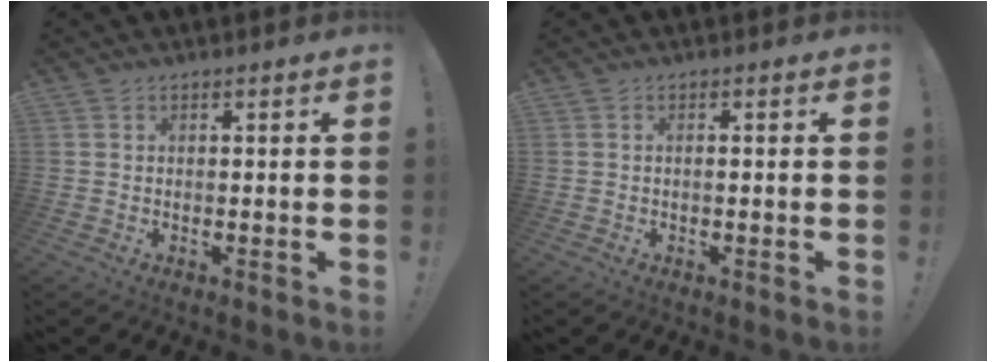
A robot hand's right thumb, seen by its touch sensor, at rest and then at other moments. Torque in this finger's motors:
{"motor_torque": [-0.26, -0.40, 0.11, 0.01, 0.00]}